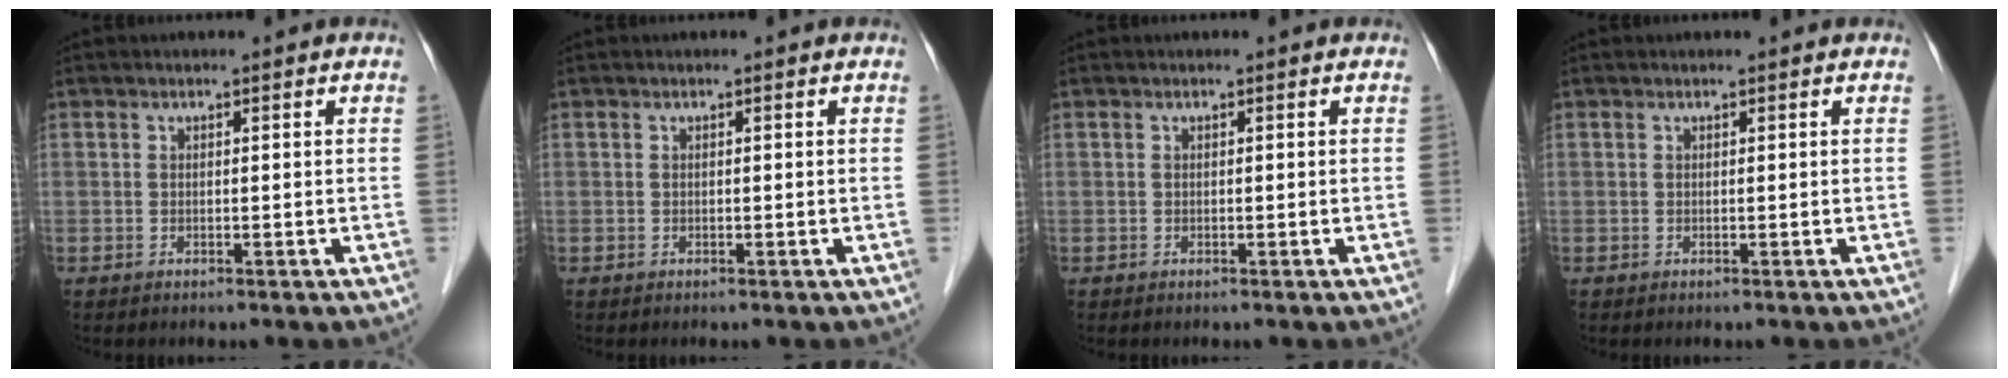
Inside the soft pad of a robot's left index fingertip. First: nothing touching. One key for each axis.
{"total": 0.0}
{"total": 0.0}
{"total": 0.5, "fx": 0.5, "fy": 0.0, "fz": 0.1, "tx": -0.001, "ty": 0.003, "tz": 0.006}